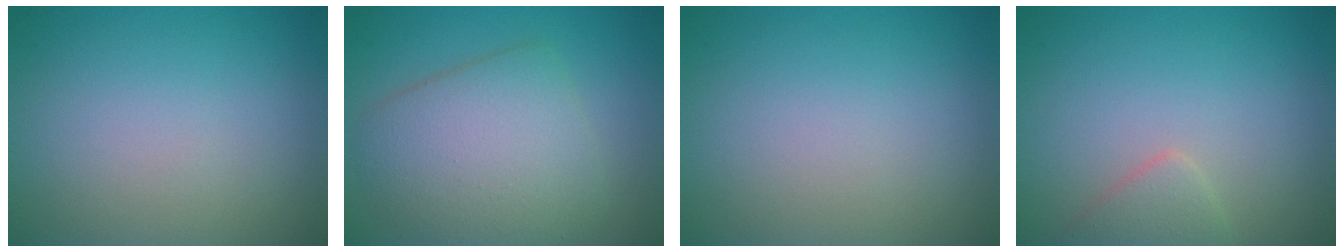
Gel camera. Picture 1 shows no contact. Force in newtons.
{"total": 6.5, "press": 6.5, "slide": 0.2}
{"total": 0.0}
{"total": 1.9, "press": 1.9, "slide": 0.0}